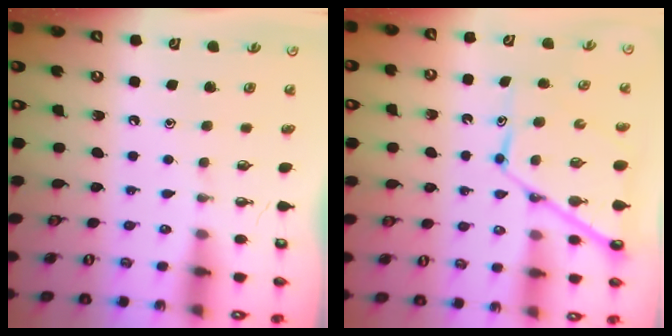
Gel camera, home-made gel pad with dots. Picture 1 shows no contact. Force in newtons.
{"total": 11.5, "press": 11.5, "slide": 1.1}